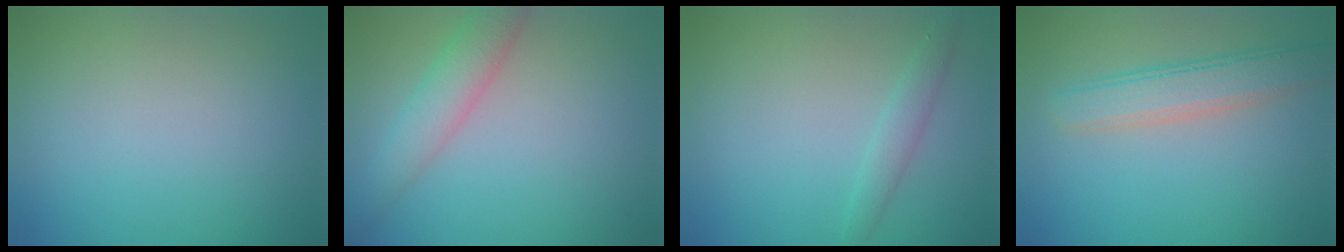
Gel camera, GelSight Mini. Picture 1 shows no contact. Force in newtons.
{"total": 3.7, "press": 3.7, "slide": 0.2}
{"total": 1.5, "press": 1.5, "slide": 0.0}
{"total": 3.9, "press": 3.9, "slide": 0.2}